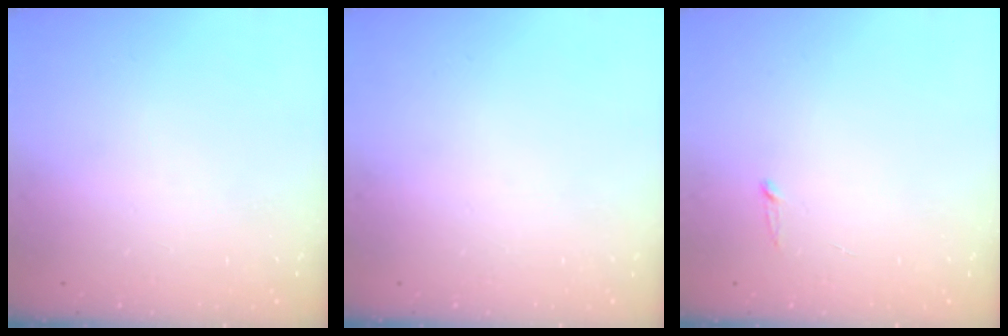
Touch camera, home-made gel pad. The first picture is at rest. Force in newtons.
{"total": 0.0}
{"total": 2.5, "press": 2.5, "slide": 0.2}